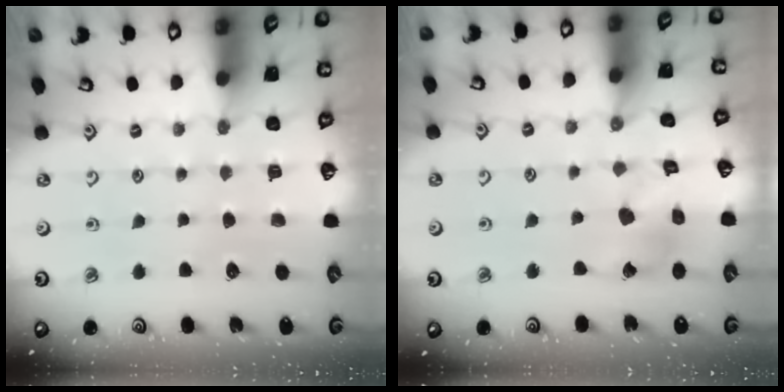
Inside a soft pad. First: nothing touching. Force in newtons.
{"total": 9.6, "press": 9.5, "slide": 1.1}